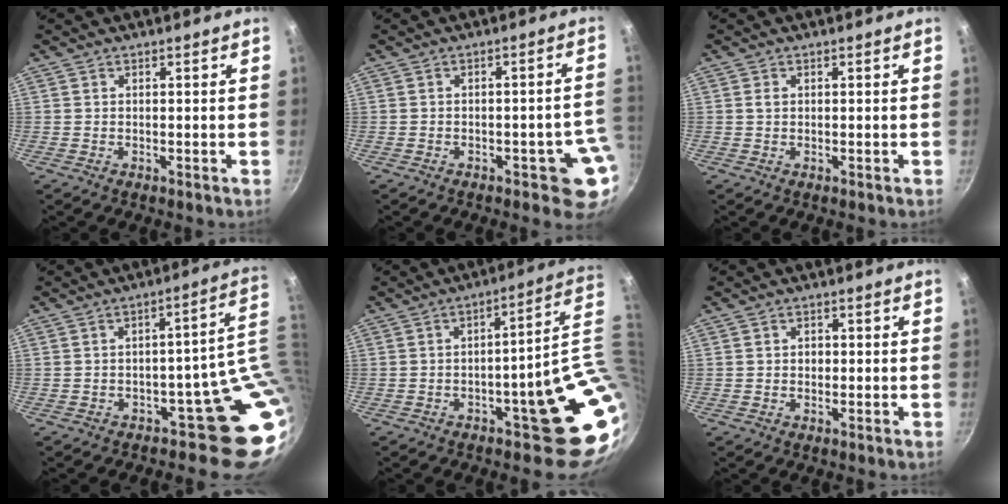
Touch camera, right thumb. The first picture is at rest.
{"total": 6.4, "force": [-2.0, 3.0, 5.3], "torque": [-0.020, 0.027, -0.021]}
{"total": 1.0, "force": [0.2, 0.7, 0.6], "torque": [-0.009, 0.002, 0.003]}
{"total": 8.3, "force": [1.0, 4.7, 6.7], "torque": [-0.028, 0.007, 0.016]}
{"total": 16.6, "force": [-0.5, 4.8, 15.9], "torque": [-0.147, 0.012, 0.006]}
{"total": 1.7, "force": [0.0, 1.5, 0.9], "torque": [-0.008, 0.003, -0.003]}